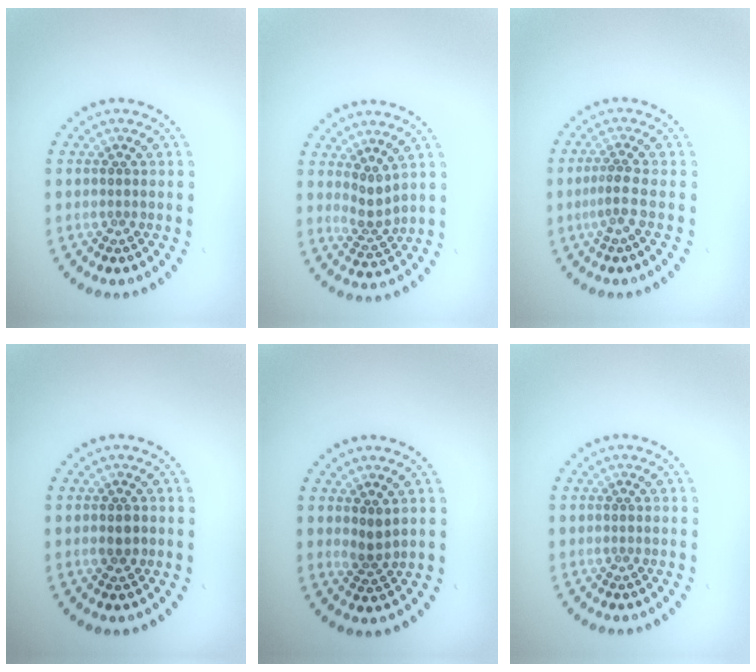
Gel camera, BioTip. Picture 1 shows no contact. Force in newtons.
{"total": 2.2, "press": 1.5, "slide": 1.6}
{"total": 1.8, "press": 1.2, "slide": 1.3}
{"total": 1.1, "press": 1.1, "slide": 0.2}
{"total": 1.6, "press": 1.3, "slide": 0.9}
{"total": 0.0}